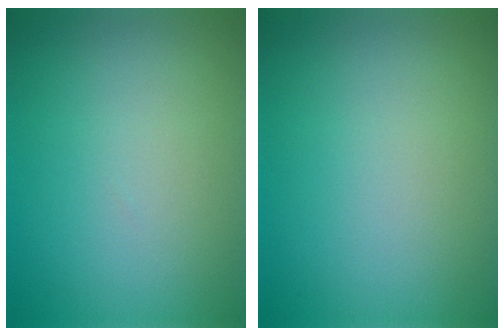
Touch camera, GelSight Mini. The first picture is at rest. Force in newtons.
{"total": 0.0}